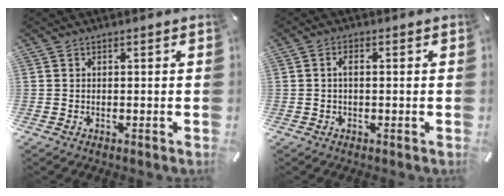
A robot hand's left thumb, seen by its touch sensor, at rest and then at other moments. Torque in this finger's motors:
{"motor_torque": [-0.05, -0.29, -0.01, 0.36, -0.02]}